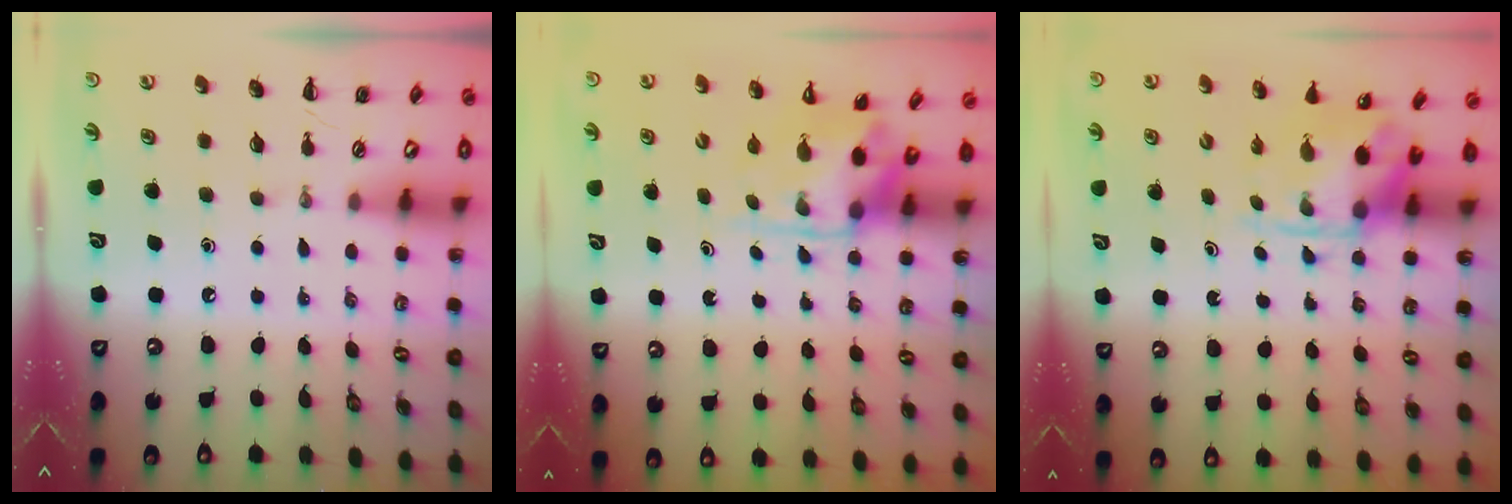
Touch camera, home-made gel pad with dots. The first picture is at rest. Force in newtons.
{"total": 3.5, "press": 3.4, "slide": 0.8}
{"total": 3.8, "press": 3.7, "slide": 0.8}